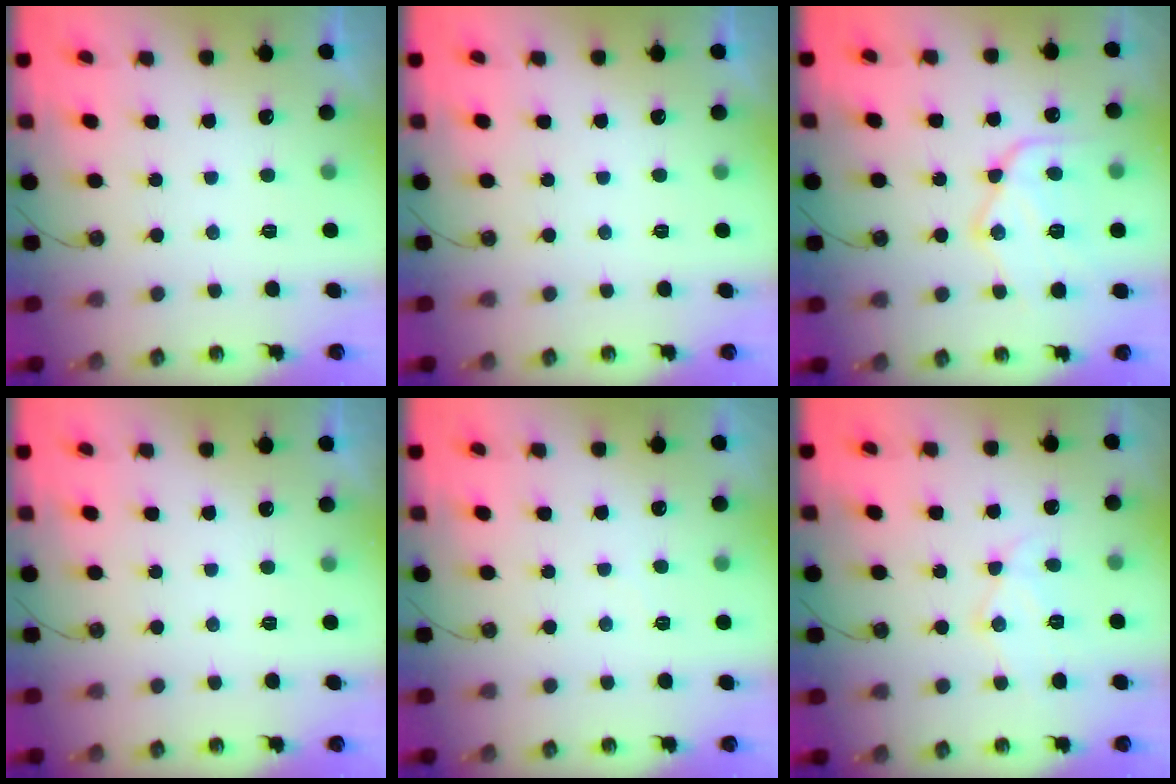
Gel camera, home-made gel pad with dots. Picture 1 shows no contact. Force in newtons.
{"total": 0.0}
{"total": 14.8, "press": 14.8, "slide": 0.7}
{"total": 0.0}
{"total": 3.2, "press": 3.1, "slide": 0.5}
{"total": 10.2, "press": 10.2, "slide": 0.5}